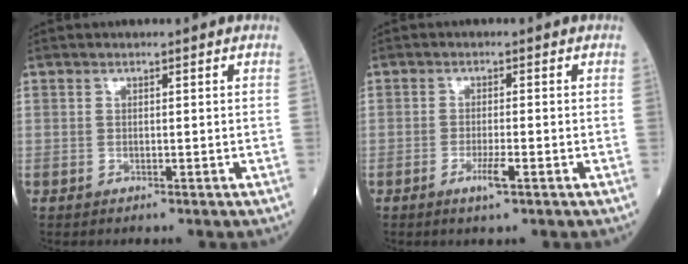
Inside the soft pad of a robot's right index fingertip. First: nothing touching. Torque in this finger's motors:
{"motor_torque": [0.45, -0.08, 0.20, 0.06]}